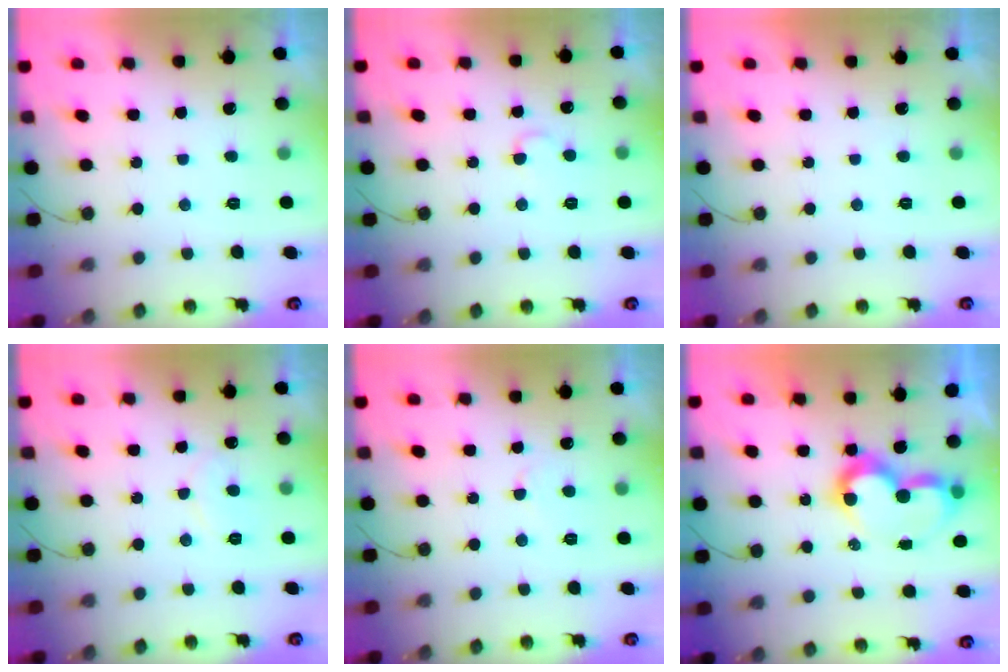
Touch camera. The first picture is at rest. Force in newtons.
{"total": 4.0, "press": 3.9, "slide": 0.4}
{"total": 1.7, "press": 1.7, "slide": 0.1}
{"total": 7.1, "press": 7.1, "slide": 0.5}
{"total": 3.5, "press": 3.5, "slide": 0.4}
{"total": 8.9, "press": 8.9, "slide": 0.8}